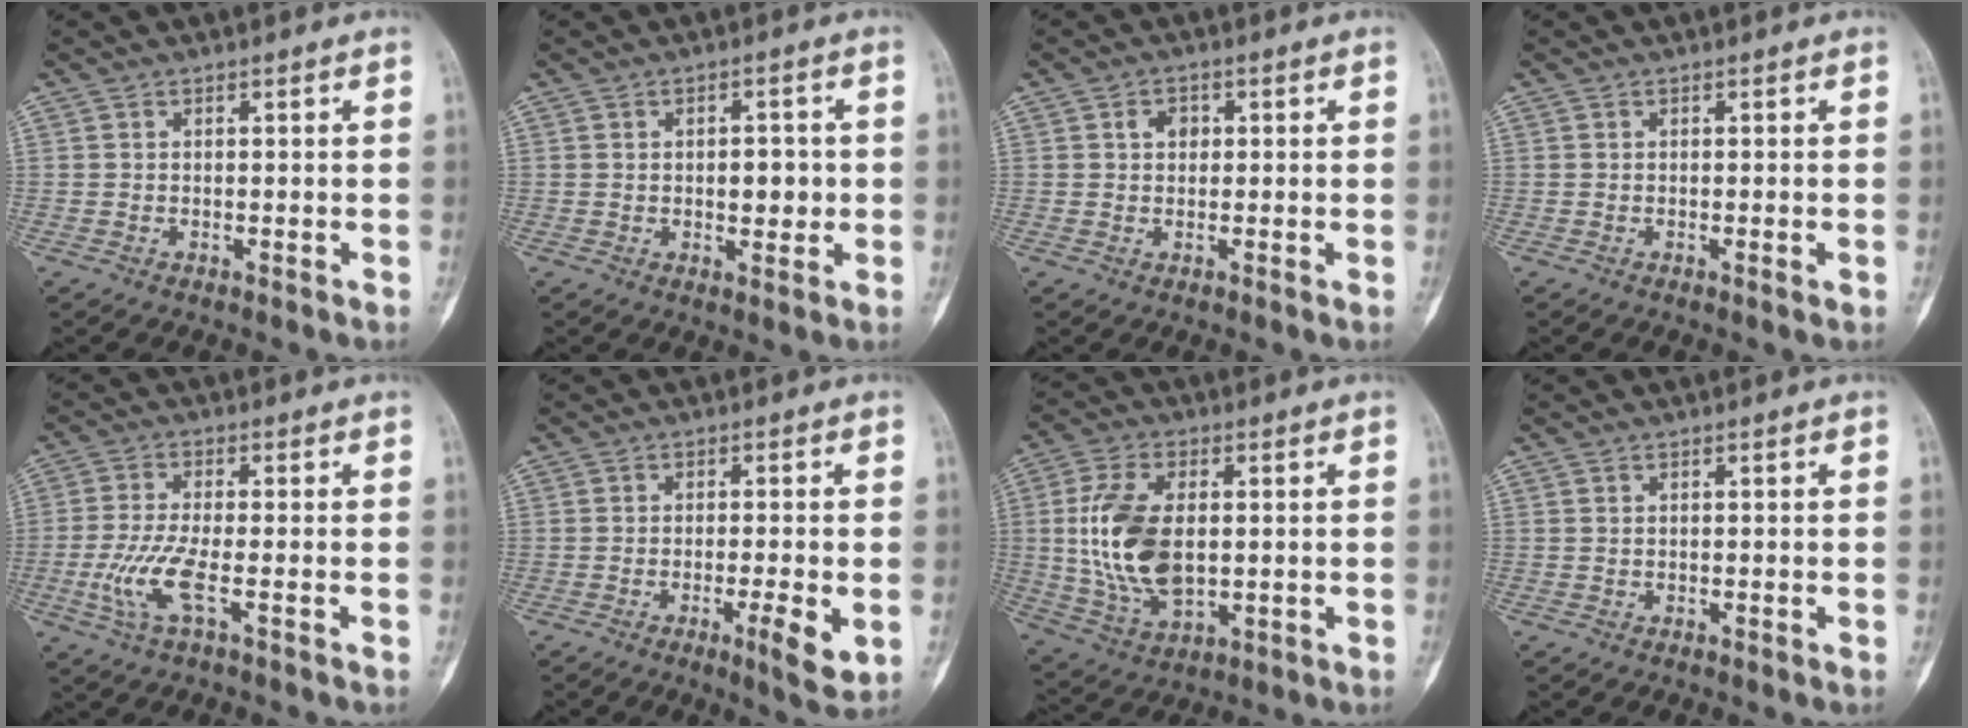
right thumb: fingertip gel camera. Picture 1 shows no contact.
{"total": 4.6, "force": [-0.1, 2.6, 3.8], "torque": [-0.031, 0.002, -0.001]}
{"total": 2.5, "force": [0.5, 2.0, 1.5], "torque": [-0.009, 0.006, 0.005]}
{"total": 0.8, "force": [-0.2, 0.1, 0.8], "torque": [-0.009, -0.001, -0.001]}
{"total": 6.9, "force": [-2.2, 1.4, 6.4], "torque": [-0.158, -0.002, -0.049]}
{"total": 5.7, "force": [-1.6, 0.9, 5.4], "torque": [-0.083, -0.008, -0.024]}
{"total": 15.4, "force": [0.8, 8.7, 12.7], "torque": [-0.252, -0.007, 0.024]}
{"total": 0.0}